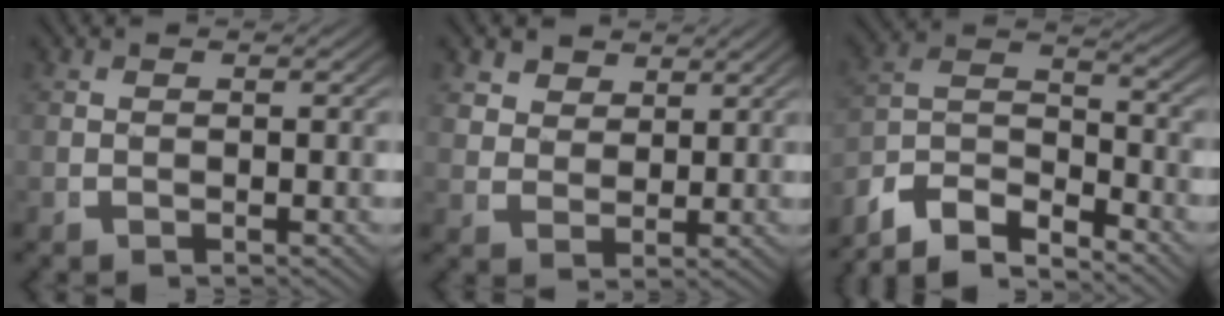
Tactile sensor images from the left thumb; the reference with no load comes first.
{"total": 3.7, "force": [2.7, 2.2, 1.3], "torque": [-0.018, -0.004, 0.052]}
{"total": 10.3, "force": [-5.4, 6.7, 5.6], "torque": [-0.116, -0.031, -0.092]}